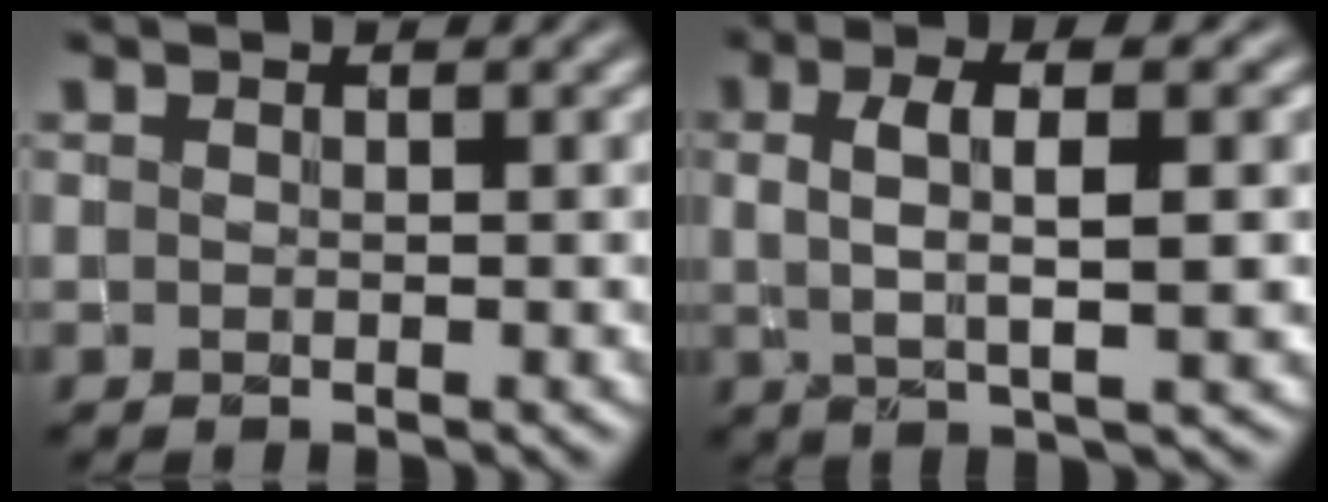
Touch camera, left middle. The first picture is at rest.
{"total": 5.0, "force": [0.9, 1.2, 4.8], "torque": [-0.083, 0.007, 0.014]}